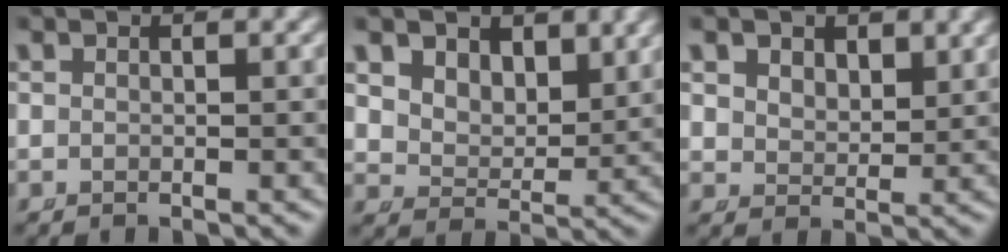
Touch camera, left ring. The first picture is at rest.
{"total": 6.7, "force": [3.2, 5.2, 2.8], "torque": [-0.074, -0.012, 0.052]}
{"total": 2.9, "force": [2.0, 1.7, 1.1], "torque": [-0.026, -0.016, 0.049]}